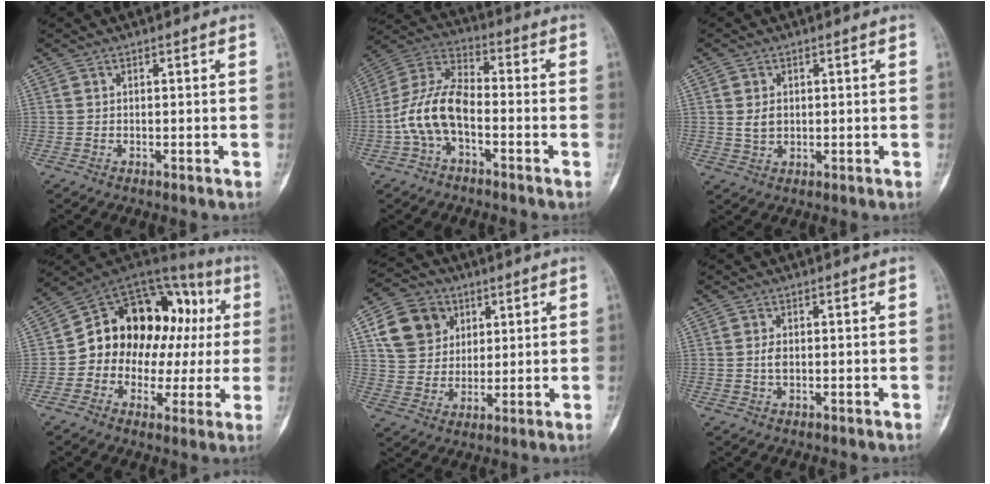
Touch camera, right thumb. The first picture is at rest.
{"total": 11.8, "force": [-3.1, 6.3, 9.5], "torque": [-0.192, 0.042, -0.069]}
{"total": 3.1, "force": [0.4, 2.4, 1.9], "torque": [-0.026, -0.003, 0.013]}
{"total": 21.5, "force": [1.0, 15.5, 14.8], "torque": [-0.163, 0.063, 0.018]}
{"total": 11.8, "force": [4.4, 9.9, 4.7], "torque": [-0.062, -0.004, 0.082]}
{"total": 2.1, "force": [-0.2, 1.2, 1.7], "torque": [-0.034, 0.001, -0.006]}